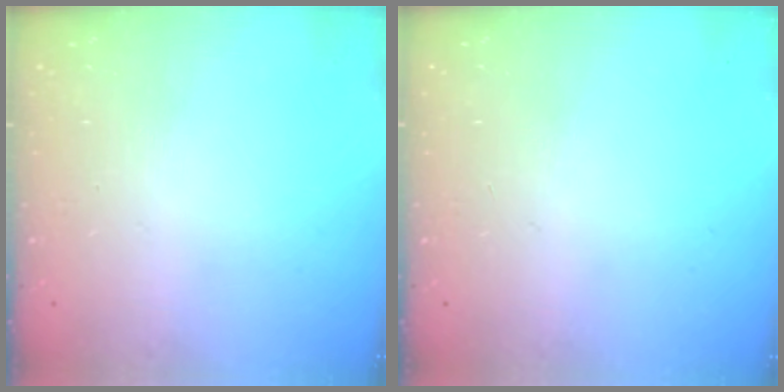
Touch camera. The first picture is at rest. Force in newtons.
{"total": 0.0}